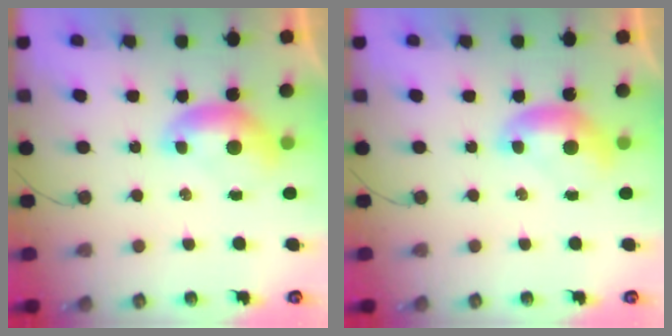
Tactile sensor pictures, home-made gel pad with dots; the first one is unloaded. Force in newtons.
{"total": 0.0}